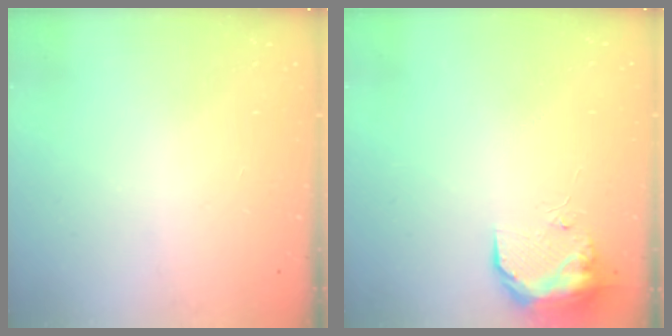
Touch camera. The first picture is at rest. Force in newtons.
{"total": 17.0, "press": 11.4, "slide": 12.7}